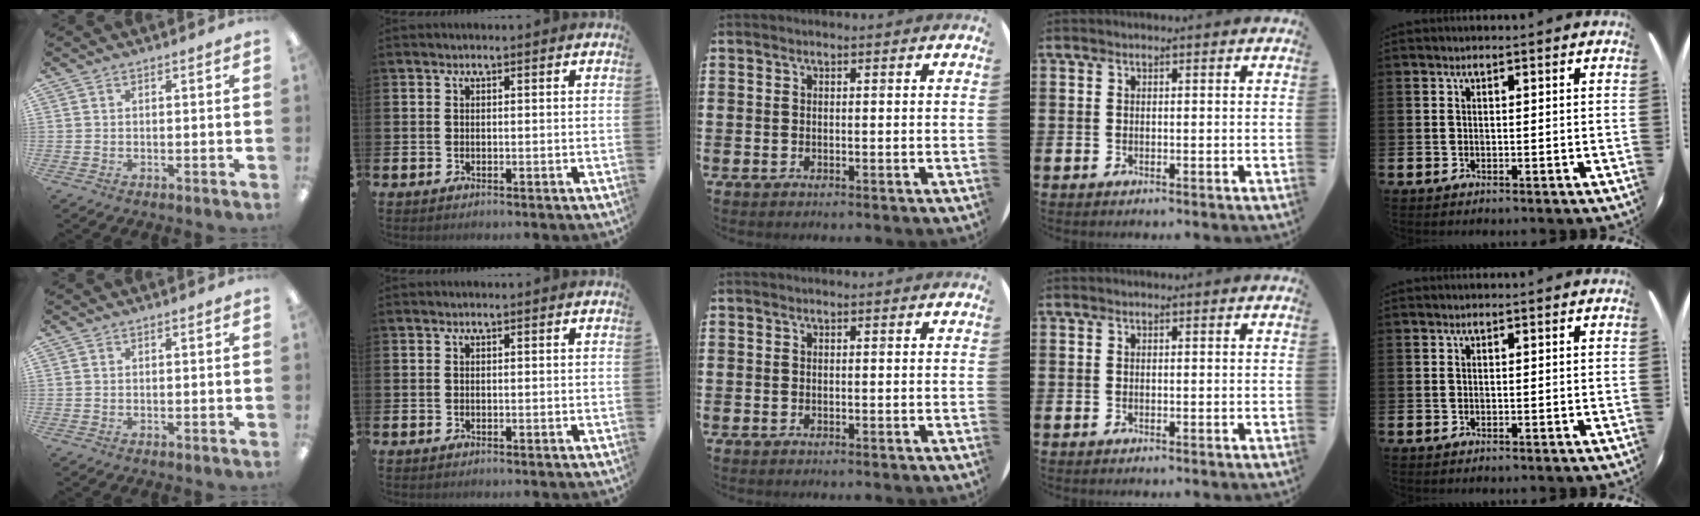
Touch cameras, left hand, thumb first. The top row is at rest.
{}